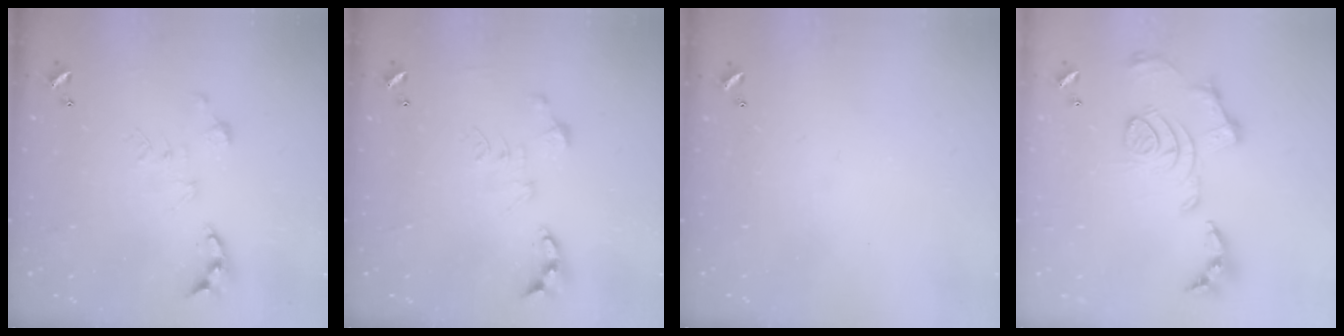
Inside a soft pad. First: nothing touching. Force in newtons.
{"total": 0.0}
{"total": 0.0}
{"total": 1.7, "press": 1.1, "slide": 1.3}